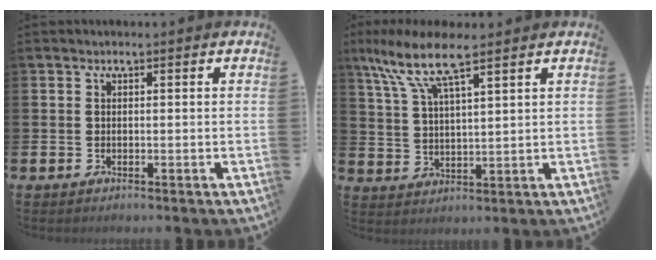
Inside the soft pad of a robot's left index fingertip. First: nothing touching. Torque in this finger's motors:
{"motor_torque": [1.02, -1.12, 0.87, 0.21]}